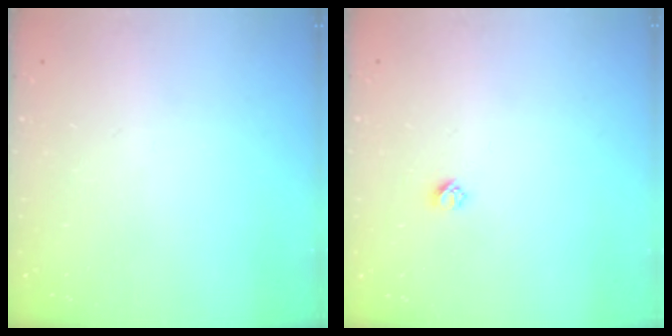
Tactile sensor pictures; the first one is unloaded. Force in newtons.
{"total": 2.4, "press": 2.4, "slide": 0.2}